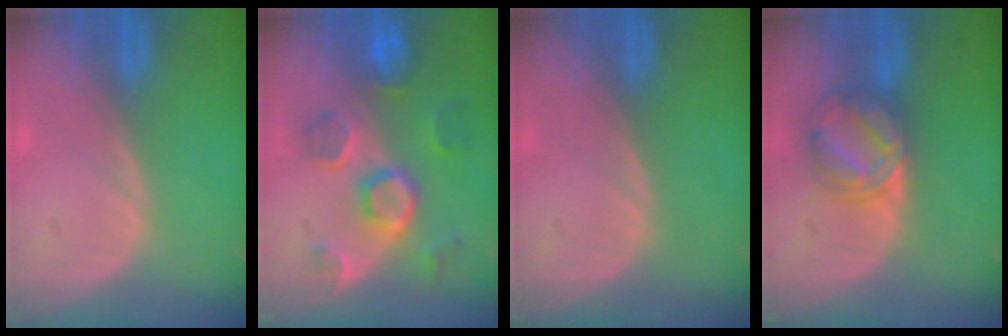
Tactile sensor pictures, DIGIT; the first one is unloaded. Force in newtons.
{"total": 8.5, "press": 8.0, "slide": 2.9}
{"total": 0.0}
{"total": 6.6, "press": 6.6, "slide": 0.4}